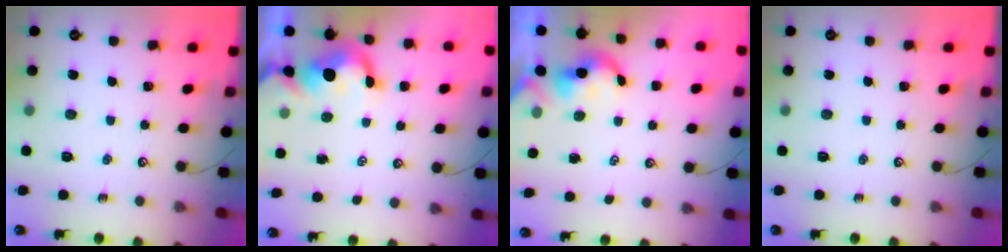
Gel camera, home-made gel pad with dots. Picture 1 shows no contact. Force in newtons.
{"total": 3.8, "press": 3.7, "slide": 0.9}
{"total": 1.0, "press": 0.9, "slide": 0.5}
{"total": 0.0}